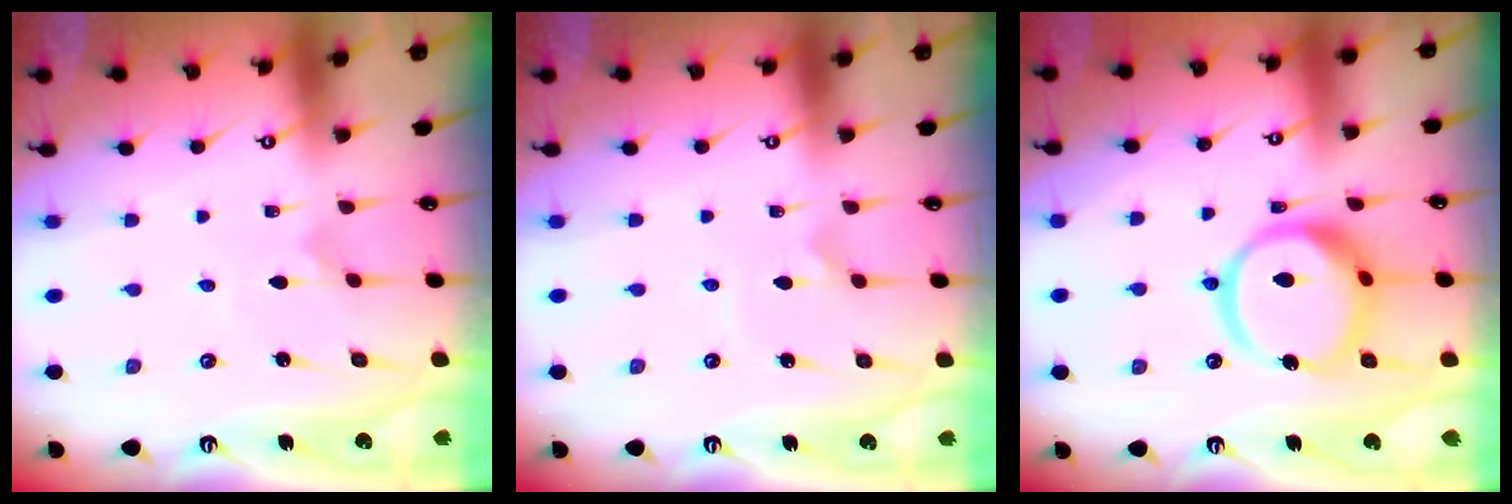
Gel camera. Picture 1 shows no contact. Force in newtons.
{"total": 2.6, "press": 2.6, "slide": 0.1}
{"total": 16.1, "press": 16.0, "slide": 1.8}